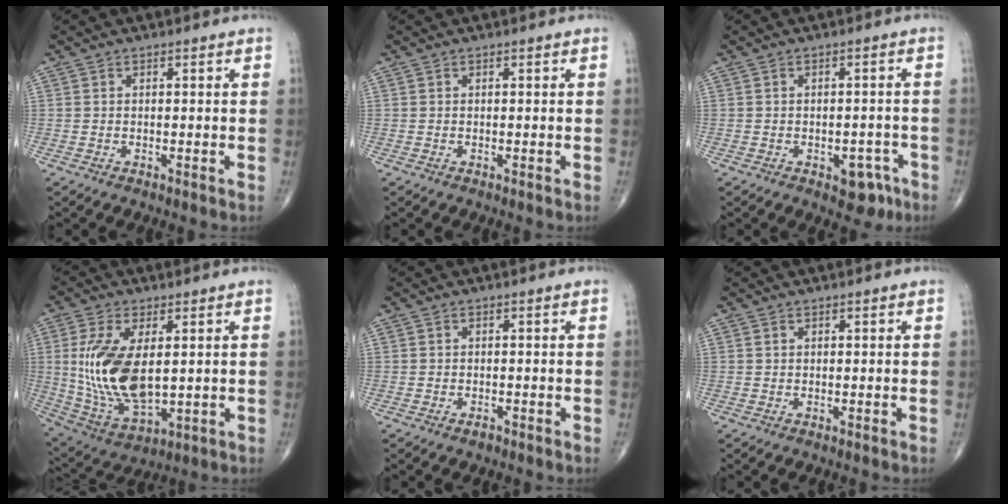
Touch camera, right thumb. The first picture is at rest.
{"total": 0.0}
{"total": 5.1, "force": [-2.6, 3.1, 3.2], "torque": [-0.016, 0.018, -0.029]}
{"total": 16.0, "force": [1.7, 8.0, 13.8], "torque": [-0.280, -0.019, 0.049]}
{"total": 0.9, "force": [-0.7, 0.5, 0.4], "torque": [-0.006, 0.001, -0.012]}
{"total": 0.0}